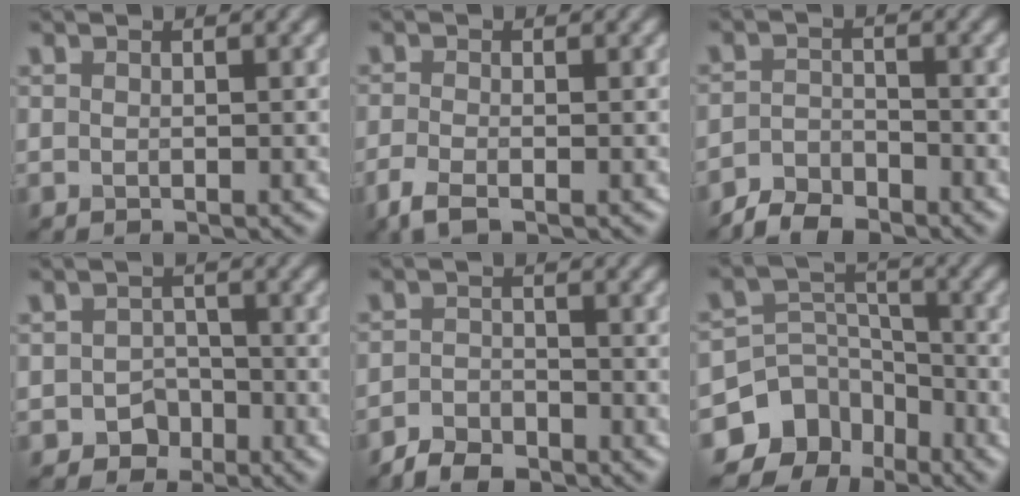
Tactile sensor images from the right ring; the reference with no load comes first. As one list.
[{"total": 2.3, "force": [-1.5, 0.6, 1.6], "torque": [-0.040, -0.010, -0.040]}, {"total": 3.6, "force": [-3.2, 1.3, 1.0], "torque": [-0.017, 0.000, -0.068]}, {"total": 2.4, "force": [-1.3, 1.9, 0.6], "torque": [0.002, 0.002, -0.021]}, {"total": 3.2, "force": [-2.7, 1.4, 1.1], "torque": [-0.019, -0.001, -0.057]}, {"total": 9.2, "force": [-6.4, 6.4, 1.7], "torque": [-0.027, 0.010, -0.115]}]